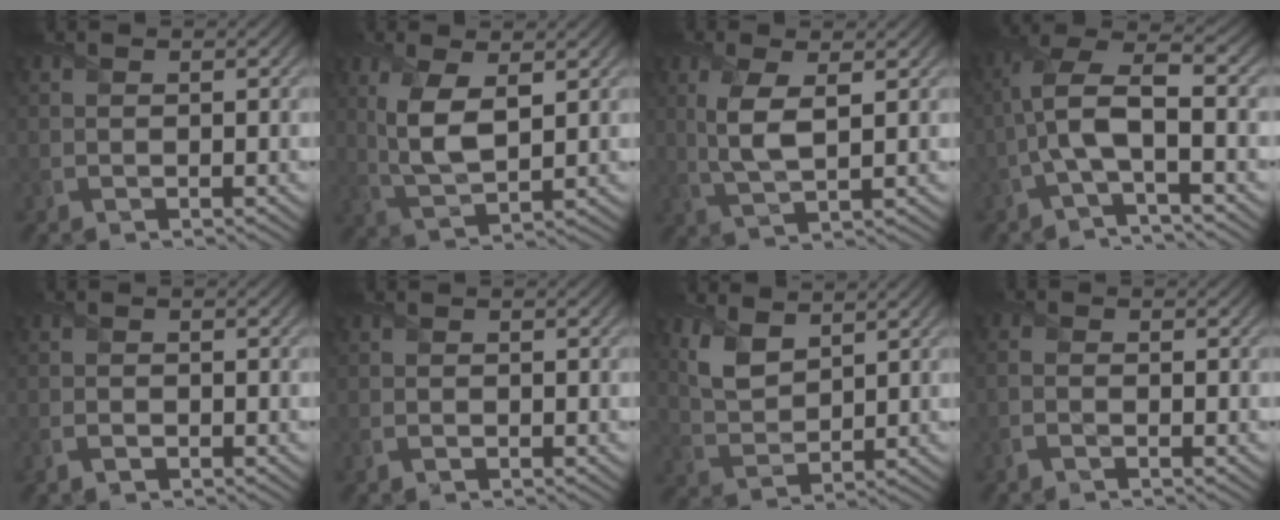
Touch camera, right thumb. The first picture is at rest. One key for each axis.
{"total": 6.8, "fx": 2.0, "fy": 2.9, "fz": 5.8, "tx": -0.135, "ty": -0.003, "tz": 0.044}
{"total": 5.2, "fx": 1.1, "fy": 1.8, "fz": 4.7, "tx": -0.111, "ty": -0.001, "tz": 0.026}
{"total": 8.0, "fx": -1.6, "fy": 2.6, "fz": 7.4, "tx": -0.168, "ty": 0.018, "tz": -0.044}
{"total": 1.5, "fx": -0.8, "fy": 0.9, "fz": 0.9, "tx": -0.021, "ty": -0.003, "tz": -0.017}
{"total": 0.9, "fx": -0.4, "fy": 0.5, "fz": 0.5, "tx": -0.011, "ty": -0.003, "tz": -0.006}
{"total": 5.2, "fx": 3.3, "fy": 2.8, "fz": 3.0, "tx": -0.080, "ty": -0.005, "tz": 0.072}
{"total": 1.3, "fx": -0.8, "fy": 0.4, "fz": 0.9, "tx": -0.026, "ty": 0.000, "tz": -0.022}